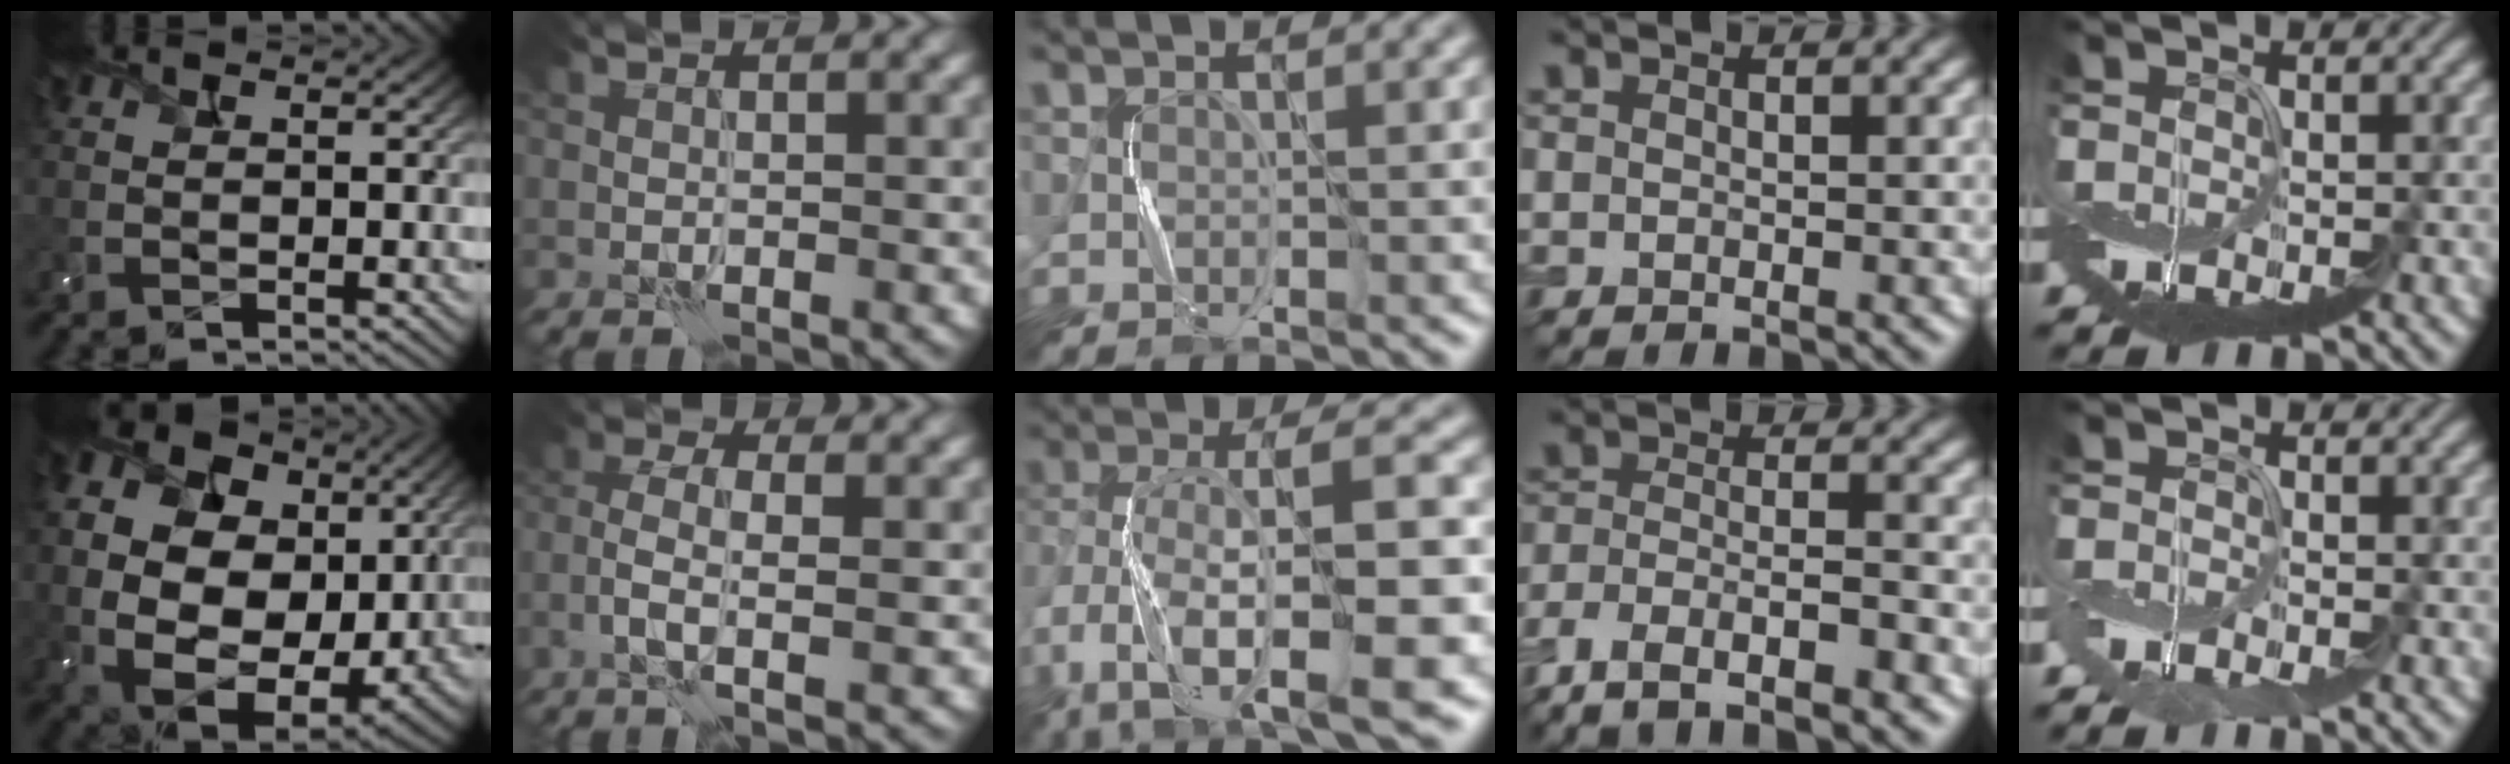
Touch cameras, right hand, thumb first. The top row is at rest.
{"thumb": {"total": 19.4, "force": [3.4, 14.4, 12.5], "torque": [-0.271, 0.009, 0.080]}, "index": {"total": 3.8, "force": [-1.2, 1.3, 3.3], "torque": [-0.079, 0.004, -0.030]}, "middle": {"total": 11.6, "force": [-3.8, 4.3, 10.1], "torque": [-0.184, 0.010, -0.061]}, "ring": {"total": 6.6, "force": [-4.9, 2.0, 4.0], "torque": [-0.080, -0.006, -0.095]}, "little": {"total": 2.1, "force": [-1.8, 0.5, 1.0], "torque": [-0.024, -0.008, -0.044]}}